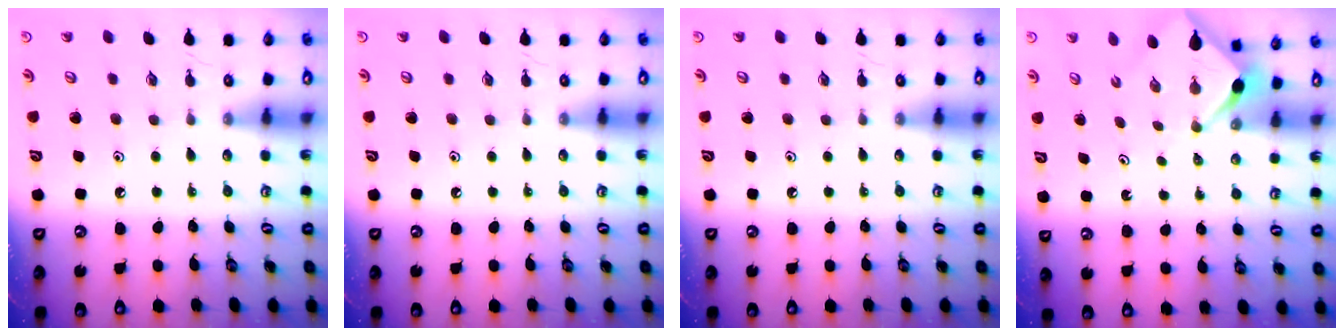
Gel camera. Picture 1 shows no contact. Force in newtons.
{"total": 0.0}
{"total": 0.0}
{"total": 2.6, "press": 2.6, "slide": 0.3}